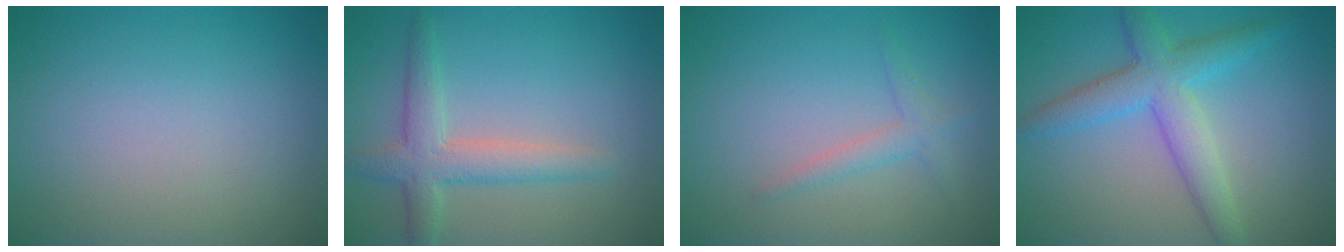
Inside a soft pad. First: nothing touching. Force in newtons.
{"total": 3.7, "press": 3.7, "slide": 0.1}
{"total": 1.6, "press": 1.6, "slide": 0.0}
{"total": 5.0, "press": 5.0, "slide": 0.1}